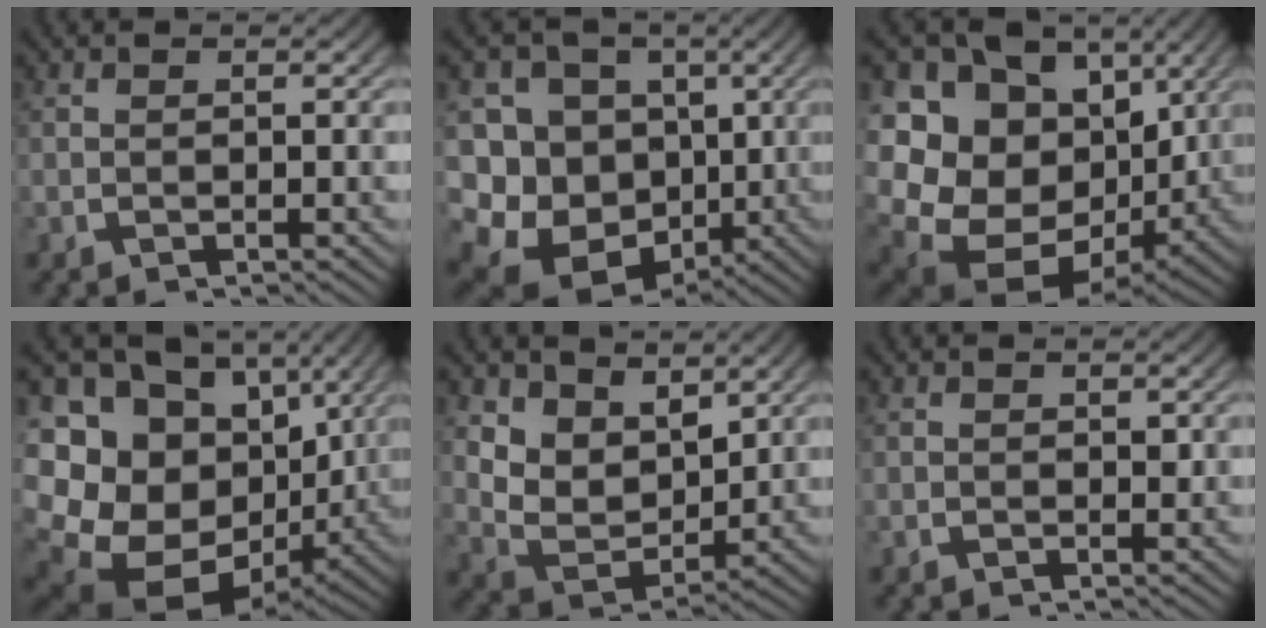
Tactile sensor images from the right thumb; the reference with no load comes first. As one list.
[{"total": 18.8, "force": [-3.7, 15.2, 10.3], "torque": [-0.230, -0.070, -0.049]}, {"total": 22.7, "force": [-2.3, 17.7, 14.1], "torque": [-0.299, -0.089, -0.009]}, {"total": 23.9, "force": [-2.5, 18.5, 15.0], "torque": [-0.310, -0.084, -0.012]}, {"total": 6.7, "force": [1.4, 4.8, 4.5], "torque": [-0.107, -0.033, 0.035]}, {"total": 0.5, "force": [0.2, 0.4, 0.3], "torque": [-0.005, -0.003, 0.006]}]